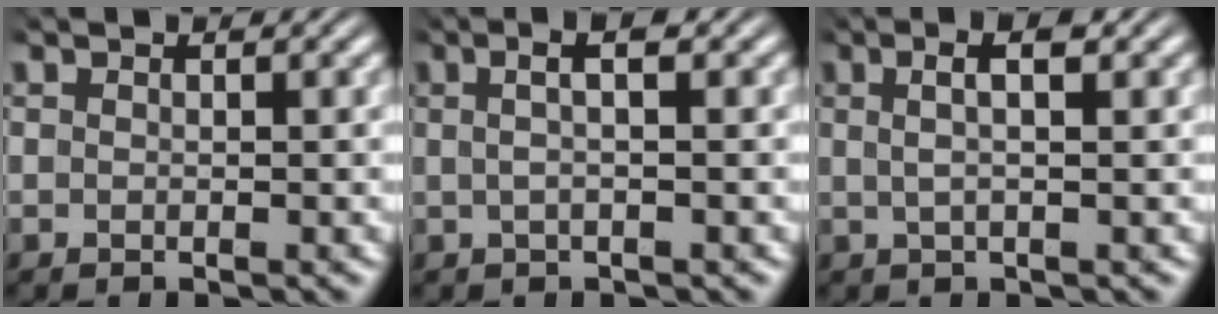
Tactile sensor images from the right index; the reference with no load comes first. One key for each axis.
{"total": 3.3, "fx": 1.1, "fy": 0.6, "fz": 3.0, "tx": -0.043, "ty": 0.020, "tz": 0.010}
{"total": 3.6, "fx": 1.4, "fy": 0.7, "fz": 3.2, "tx": -0.049, "ty": 0.015, "tz": 0.019}